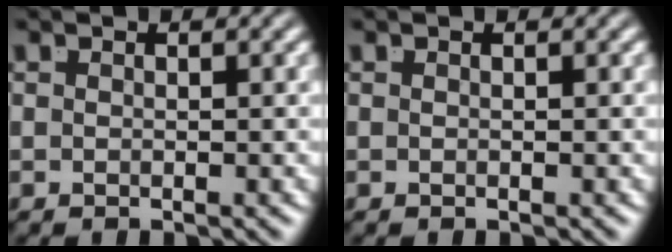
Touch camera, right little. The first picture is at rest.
{"total": 0.0}